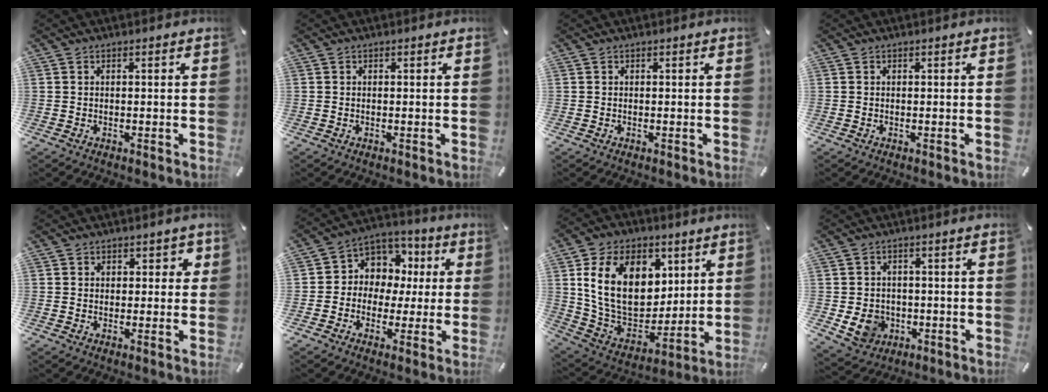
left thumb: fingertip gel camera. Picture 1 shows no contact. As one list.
[{"total": 0.0}, {"total": 0.0}, {"total": 0.0}, {"total": 2.7, "force": [0.5, 2.4, 1.0], "torque": [0.003, -0.002, 0.002]}, {"total": 8.9, "force": [0.6, 8.7, 1.8], "torque": [-0.035, -0.007, 0.016]}, {"total": 20.4, "force": [6.2, 14.9, 12.5], "torque": [-0.230, -0.019, 0.115]}, {"total": 7.4, "force": [-1.5, 6.7, 2.7], "torque": [-0.062, 0.006, -0.025]}]